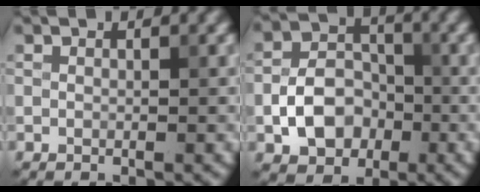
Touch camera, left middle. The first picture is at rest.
{"total": 5.4, "force": [-1.7, 4.0, 3.2], "torque": [-0.050, 0.001, -0.029]}